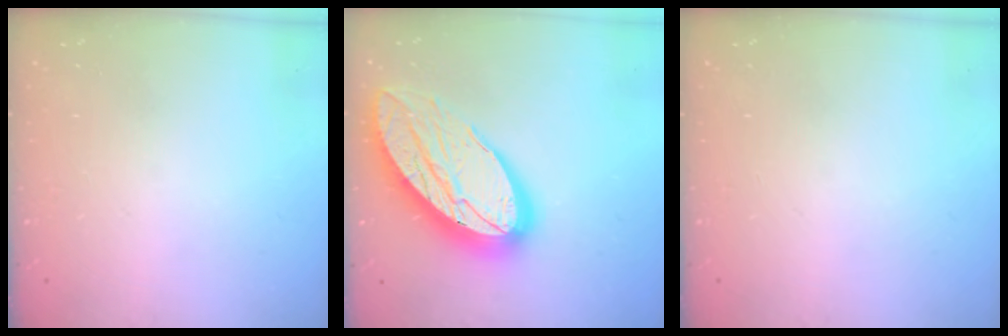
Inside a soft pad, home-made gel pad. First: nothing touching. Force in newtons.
{"total": 26.8, "press": 26.7, "slide": 2.4}
{"total": 0.0}